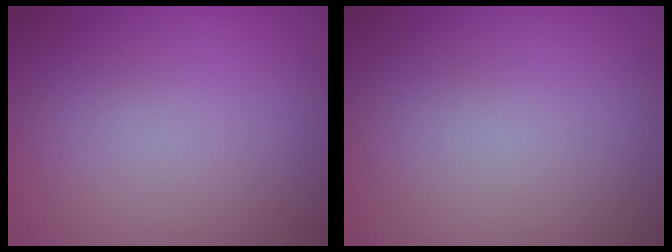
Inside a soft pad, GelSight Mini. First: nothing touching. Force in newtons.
{"total": 0.0}